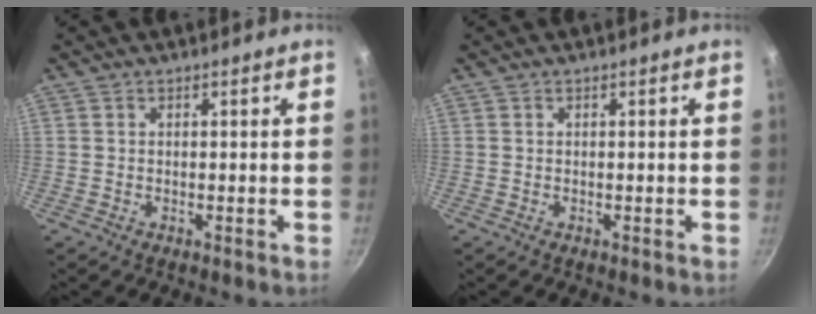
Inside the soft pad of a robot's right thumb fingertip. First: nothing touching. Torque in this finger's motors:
{"motor_torque": [0.00, 0.00, 0.00, 0.00, 0.00]}